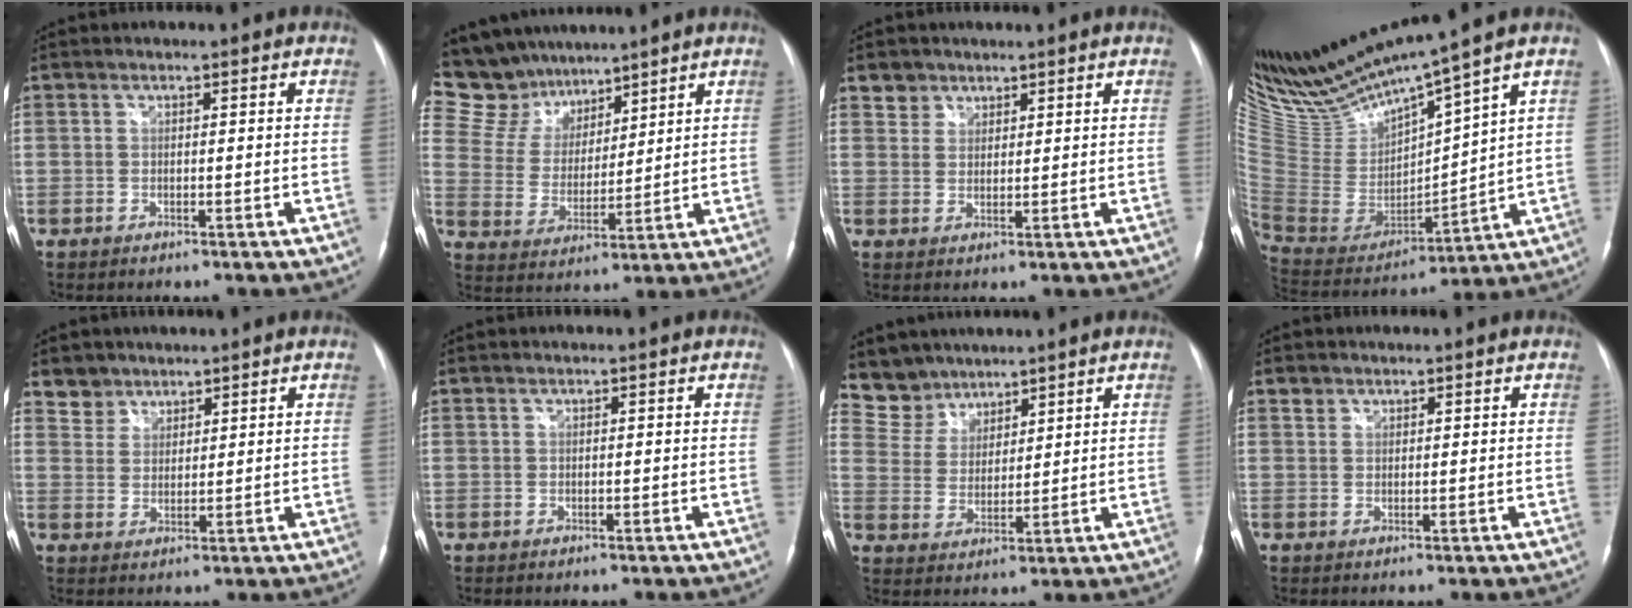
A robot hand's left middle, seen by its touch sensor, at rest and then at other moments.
{"total": 10.7, "force": [9.5, 5.0, 0.7], "torque": [-0.025, 0.021, 0.193]}
{"total": 2.8, "force": [2.1, 1.9, -0.3], "torque": [0.012, 0.008, 0.031]}
{"total": 16.4, "force": [14.5, -1.0, 7.6], "torque": [-0.155, -0.026, 0.297]}
{"total": 3.6, "force": [2.8, 2.2, -0.5], "torque": [0.019, 0.003, 0.050]}
{"total": 0.0}
{"total": 6.5, "force": [5.7, 3.0, -0.4], "torque": [0.000, 0.010, 0.124]}
{"total": 1.3, "force": [0.9, 0.9, 0.0], "torque": [0.006, 0.005, 0.013]}